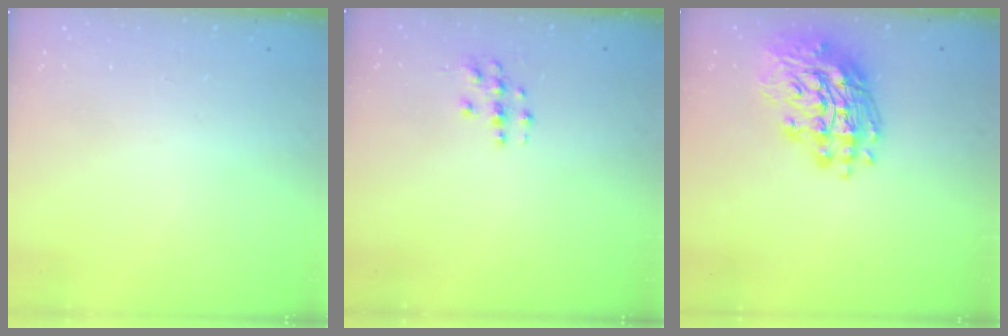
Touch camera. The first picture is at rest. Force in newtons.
{"total": 3.4, "press": 3.4, "slide": 0.2}
{"total": 17.0, "press": 16.9, "slide": 2.2}